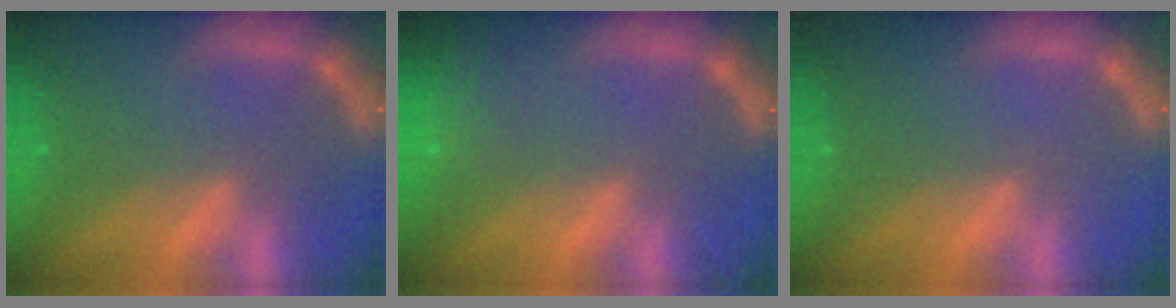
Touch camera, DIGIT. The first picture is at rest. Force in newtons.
{"total": 8.5}
{"total": 0.0}